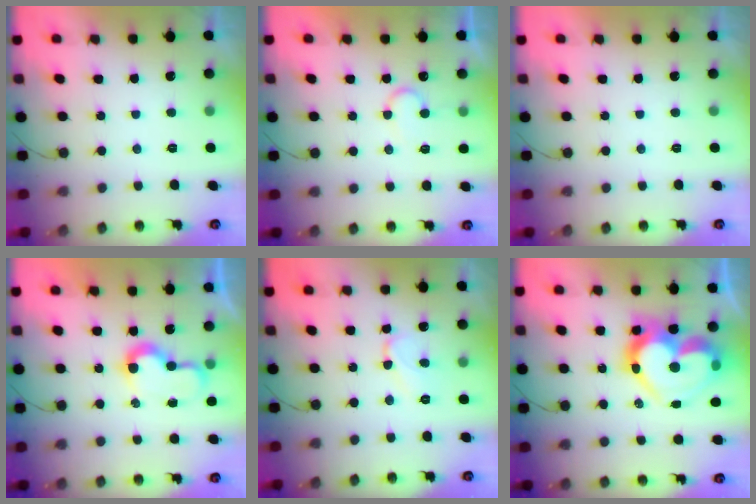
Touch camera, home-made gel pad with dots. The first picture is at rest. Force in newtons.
{"total": 7.3, "press": 7.3, "slide": 0.4}
{"total": 1.7, "press": 1.7, "slide": 0.1}
{"total": 7.9, "press": 7.9, "slide": 0.3}
{"total": 6.3, "press": 6.3, "slide": 0.6}
{"total": 20.0, "press": 20.0, "slide": 1.5}